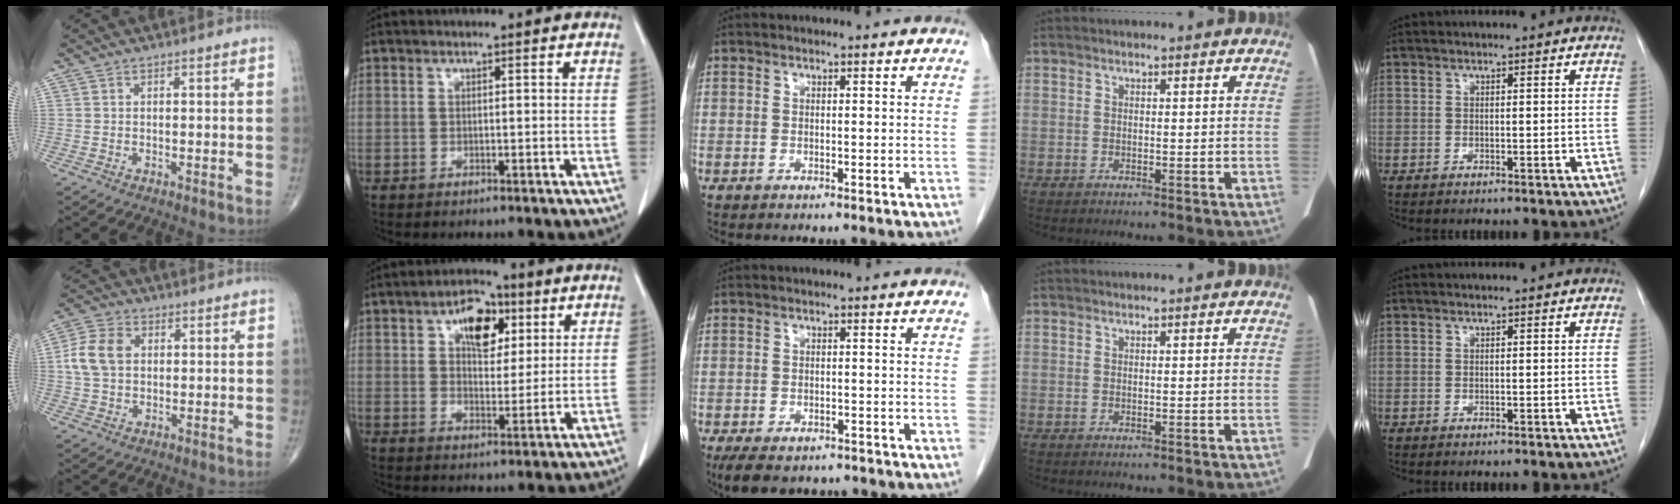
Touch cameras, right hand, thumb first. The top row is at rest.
{"thumb": {"total": 8.2, "force": [1.1, 6.0, 5.5], "torque": [-0.106, 0.012, 0.017]}, "index": {"total": 8.5, "force": [3.6, 4.8, 5.9], "torque": [-0.093, 0.019, 0.059]}, "middle": {"total": 8.3, "force": [-6.4, 3.8, 3.7], "torque": [-0.061, -0.007, -0.092]}}